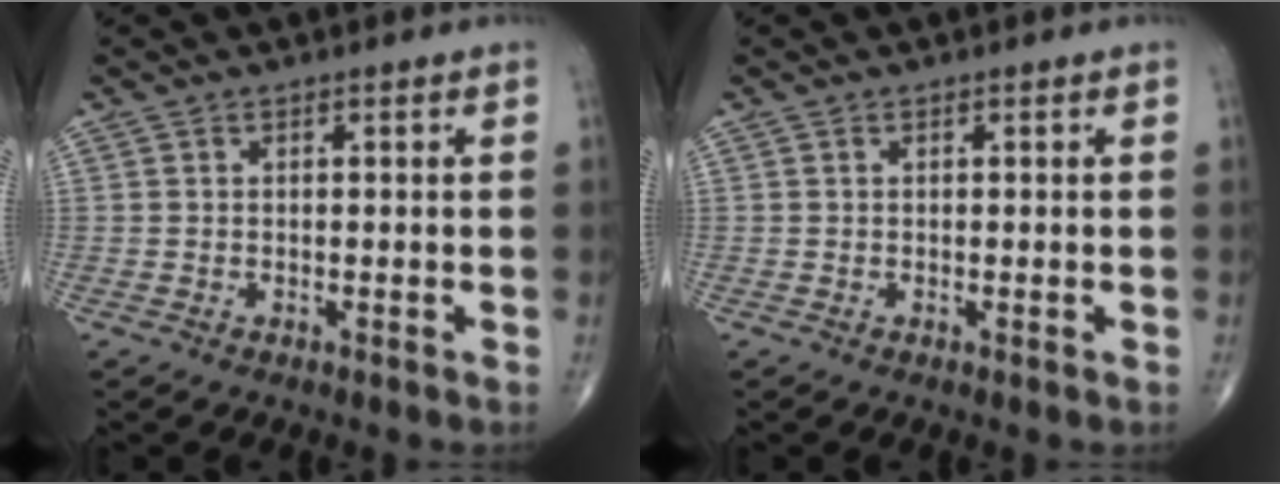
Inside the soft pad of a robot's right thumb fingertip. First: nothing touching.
{"total": 0.0}